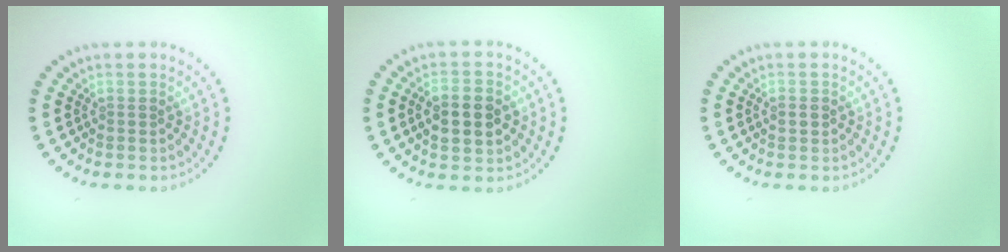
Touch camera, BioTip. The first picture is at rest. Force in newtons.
{"total": 4.6, "press": 4.6, "slide": 0.2}
{"total": 1.3, "press": 1.3, "slide": 0.0}